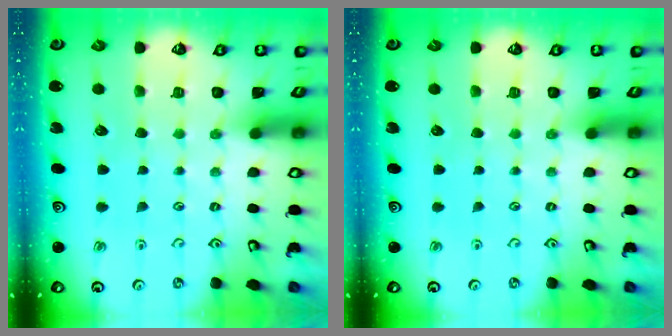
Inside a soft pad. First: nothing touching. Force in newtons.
{"total": 0.0}